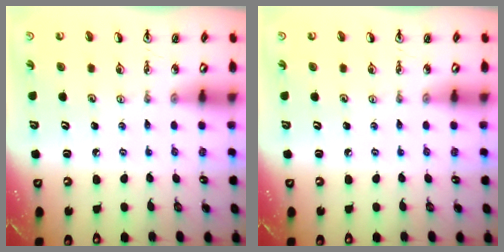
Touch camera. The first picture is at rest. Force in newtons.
{"total": 0.0}